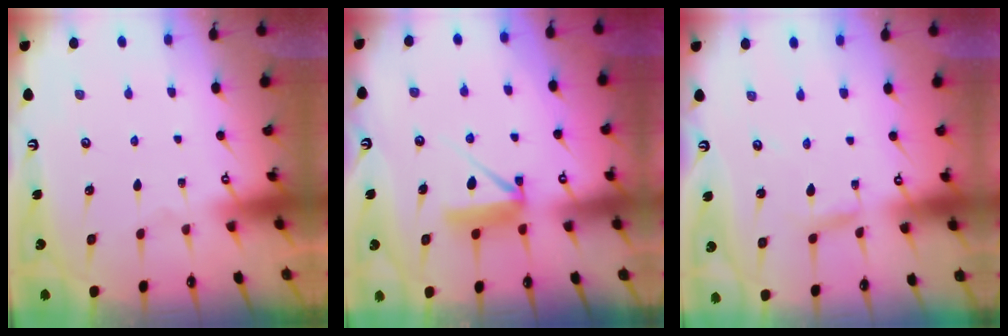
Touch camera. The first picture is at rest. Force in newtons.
{"total": 7.7, "press": 7.7, "slide": 0.4}
{"total": 2.2, "press": 2.2, "slide": 0.1}